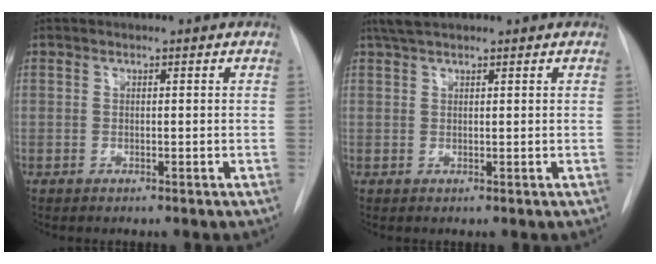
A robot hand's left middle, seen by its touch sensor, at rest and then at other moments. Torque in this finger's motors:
{"motor_torque": [0.34, -0.31, -0.02, 0.01]}